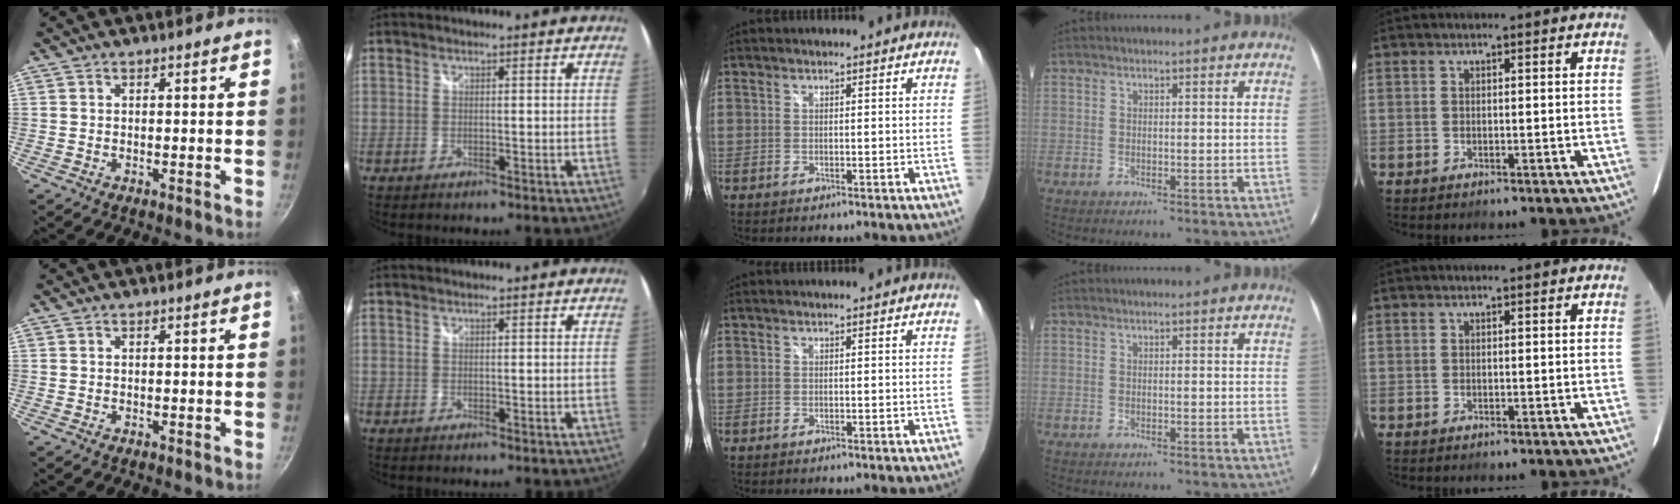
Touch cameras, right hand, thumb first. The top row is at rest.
{}